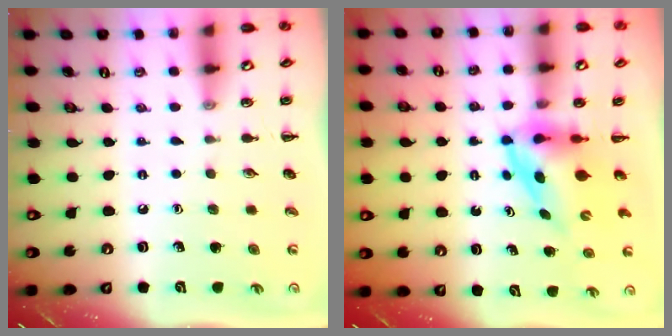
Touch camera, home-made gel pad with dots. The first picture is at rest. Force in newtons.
{"total": 3.9, "press": 3.8, "slide": 0.6}